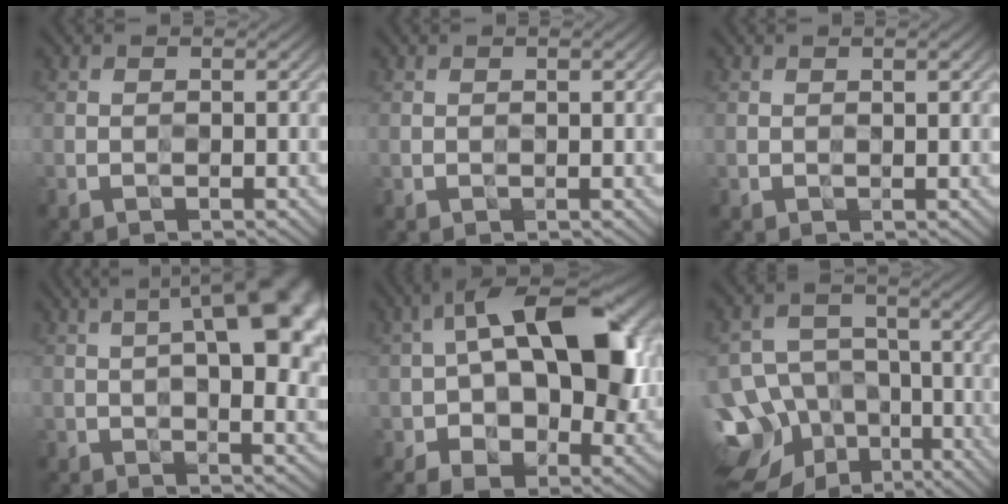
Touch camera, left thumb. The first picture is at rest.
{"total": 0.6, "force": [0.5, -0.1, -0.2], "torque": [0.006, 0.003, 0.010]}
{"total": 0.9, "force": [0.8, -0.2, -0.2], "torque": [0.006, 0.004, 0.015]}
{"total": 13.7, "force": [3.3, 5.8, 12.0], "torque": [-0.126, 0.029, 0.040]}
{"total": 16.1, "force": [1.7, 9.5, 12.9], "torque": [-0.195, 0.009, 0.027]}
{"total": 14.8, "force": [-7.7, 11.4, 5.3], "torque": [-0.142, -0.034, -0.113]}